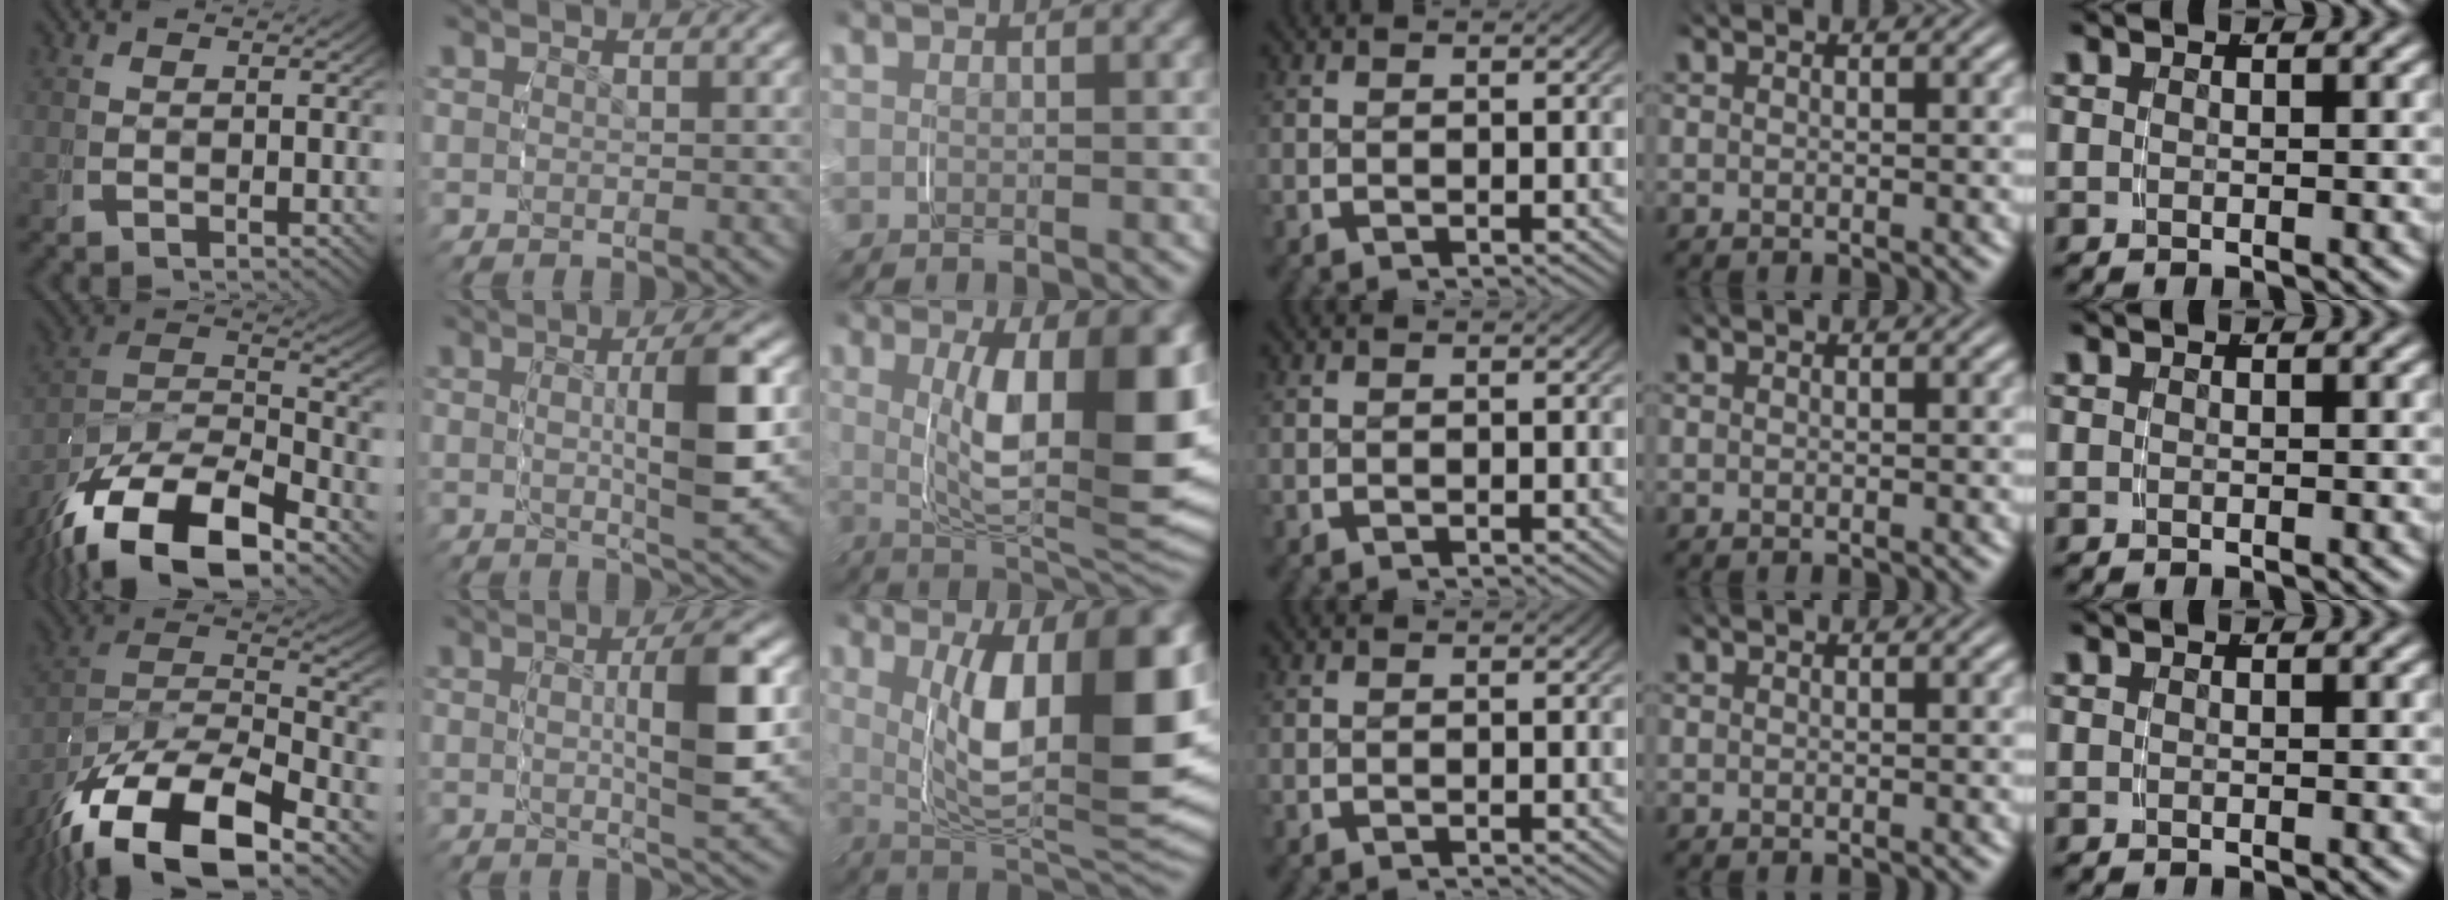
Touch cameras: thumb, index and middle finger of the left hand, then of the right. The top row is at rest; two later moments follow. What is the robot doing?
{"motion": "grasp_and_lifting", "object": "phone"}